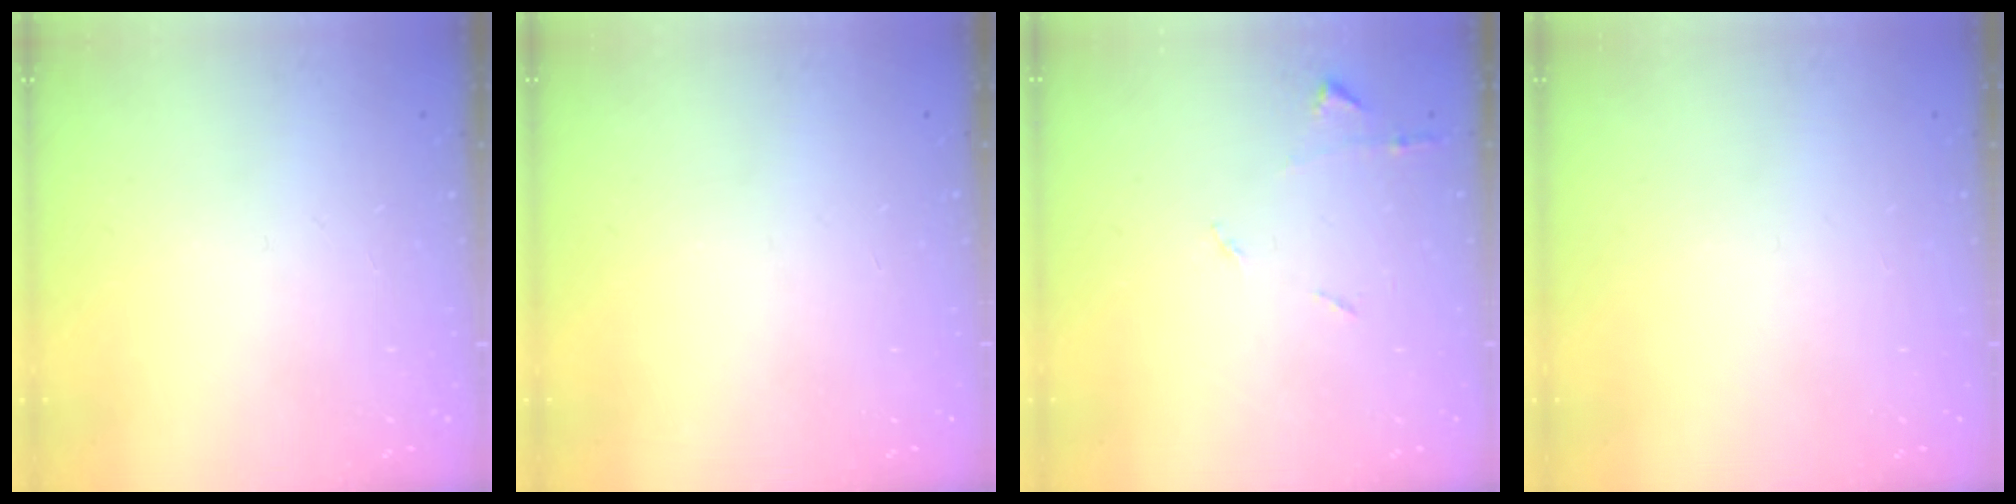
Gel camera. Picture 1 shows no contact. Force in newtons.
{"total": 0.0}
{"total": 5.6, "press": 5.6, "slide": 0.8}
{"total": 0.0}